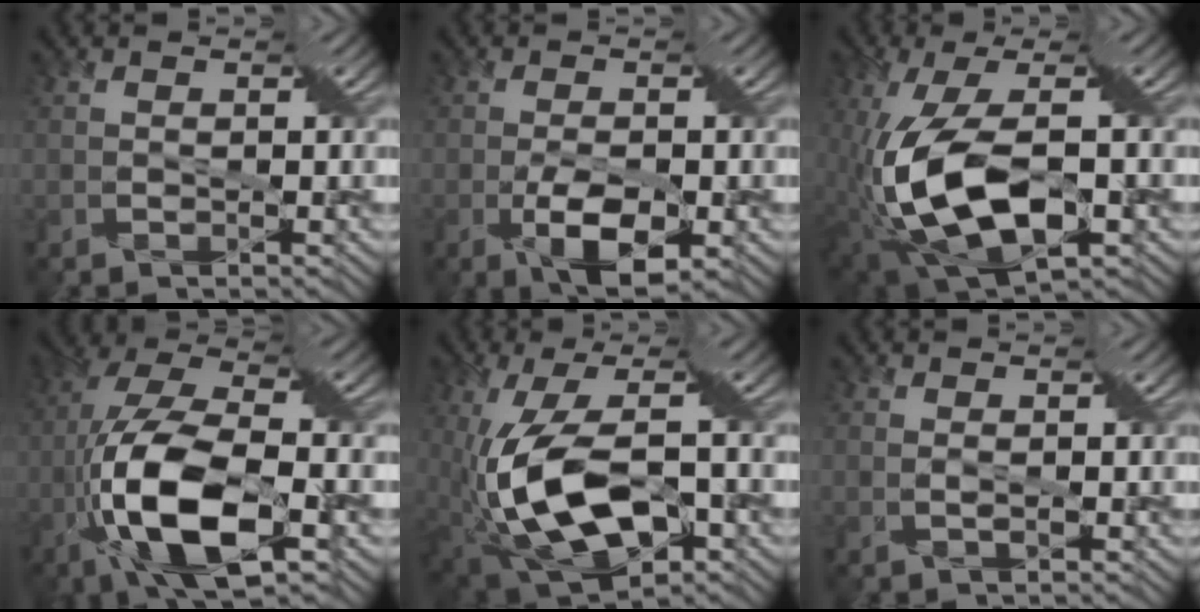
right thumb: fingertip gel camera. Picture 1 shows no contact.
{"total": 6.5, "force": [-2.2, 2.3, 5.6], "torque": [-0.116, -0.014, -0.036]}
{"total": 13.5, "force": [-2.5, 5.8, 11.9], "torque": [-0.270, -0.019, -0.041]}
{"total": 14.6, "force": [-4.7, 5.1, 12.8], "torque": [-0.285, -0.008, -0.090]}
{"total": 13.7, "force": [-2.3, 5.6, 12.3], "torque": [-0.264, -0.011, -0.040]}
{"total": 1.0, "force": [0.2, 0.0, 1.0], "torque": [-0.029, -0.004, 0.007]}